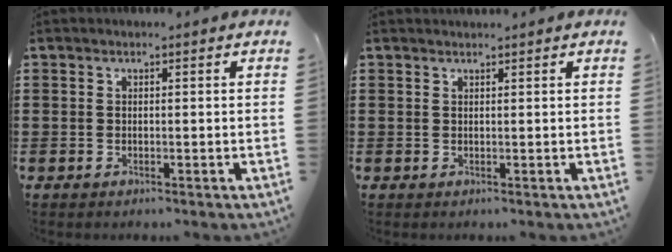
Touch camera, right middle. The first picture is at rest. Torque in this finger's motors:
{"motor_torque": [0.03, 0.00, -0.01, 0.00]}